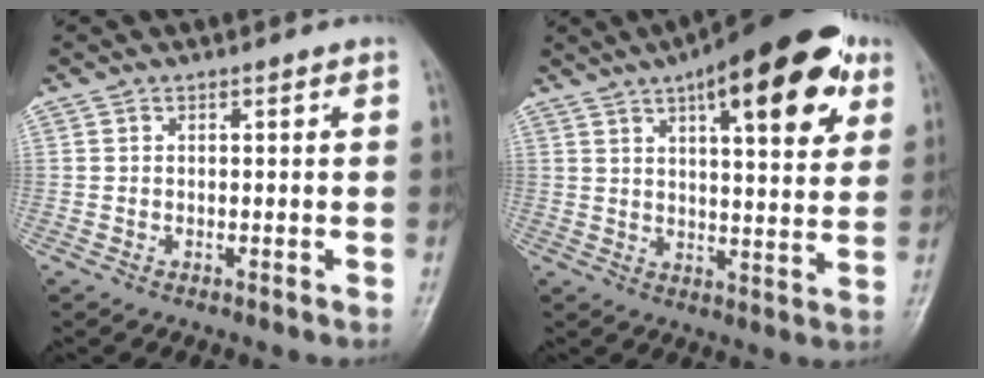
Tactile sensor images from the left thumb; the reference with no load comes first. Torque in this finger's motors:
{"motor_torque": [0.66, 0.66, 1.64, -1.12, 0.25]}